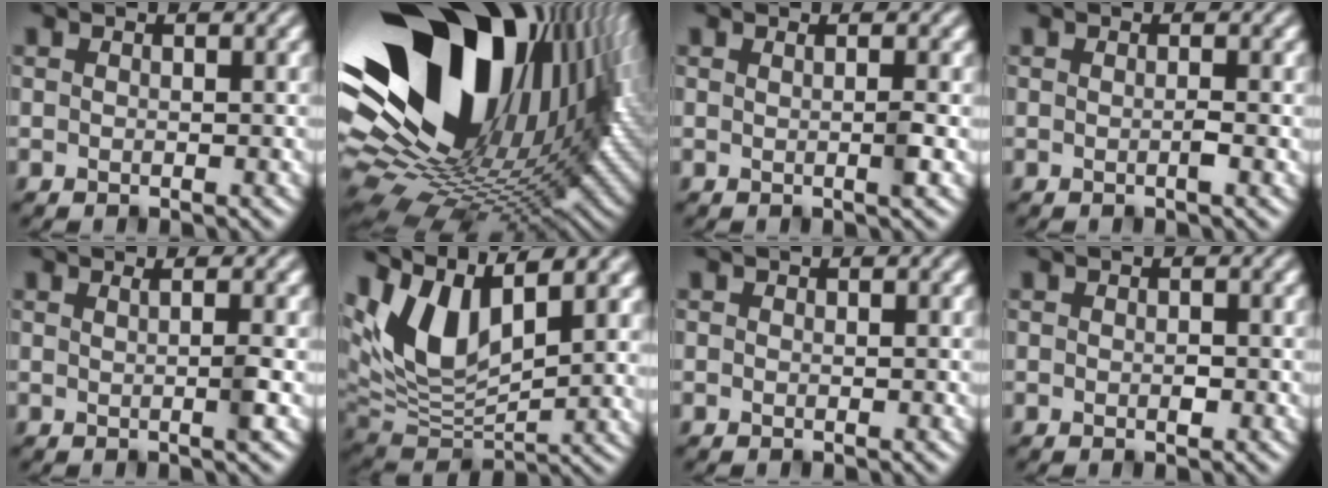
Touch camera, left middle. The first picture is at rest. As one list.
[{"total": 20.4, "force": [5.9, 11.8, 15.5], "torque": [-0.259, 0.002, 0.102]}, {"total": 1.5, "force": [0.4, 0.3, 1.4], "torque": [-0.017, -0.001, -0.002]}, {"total": 0.8, "force": [-0.2, 0.1, 0.8], "torque": [-0.012, 0.001, -0.007]}, {"total": 1.8, "force": [0.7, 0.4, 1.7], "torque": [-0.019, -0.001, -0.002]}, {"total": 9.9, "force": [4.5, 4.9, 7.4], "torque": [-0.159, 0.012, 0.083]}, {"total": 0.0}, {"total": 0.5, "force": [-0.1, 0.2, 0.5], "torque": [-0.001, -0.004, 0.000]}]